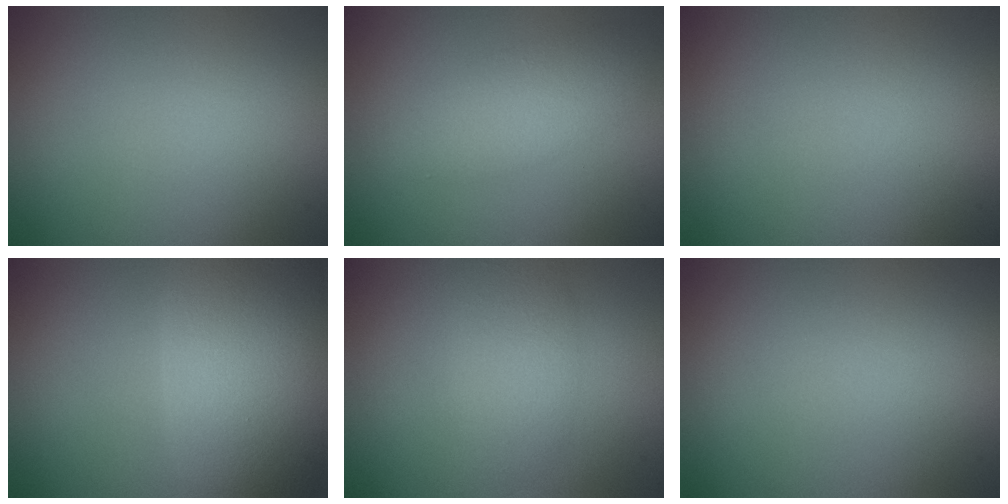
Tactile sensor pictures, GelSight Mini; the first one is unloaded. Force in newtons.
{"total": 3.2, "press": 3.2, "slide": 0.2}
{"total": 0.0}
{"total": 8.0, "press": 8.0, "slide": 0.7}
{"total": 2.9, "press": 2.9, "slide": 0.1}
{"total": 0.0}